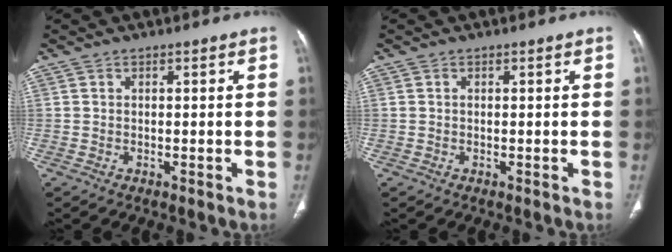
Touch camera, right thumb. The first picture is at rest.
{"total": 0.0}